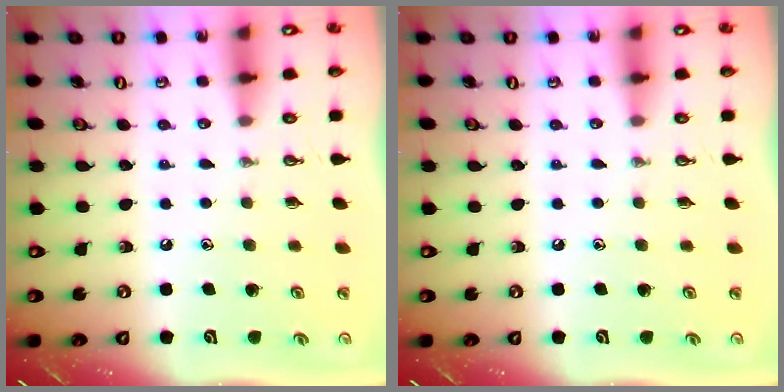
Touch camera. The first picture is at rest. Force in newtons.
{"total": 0.0}